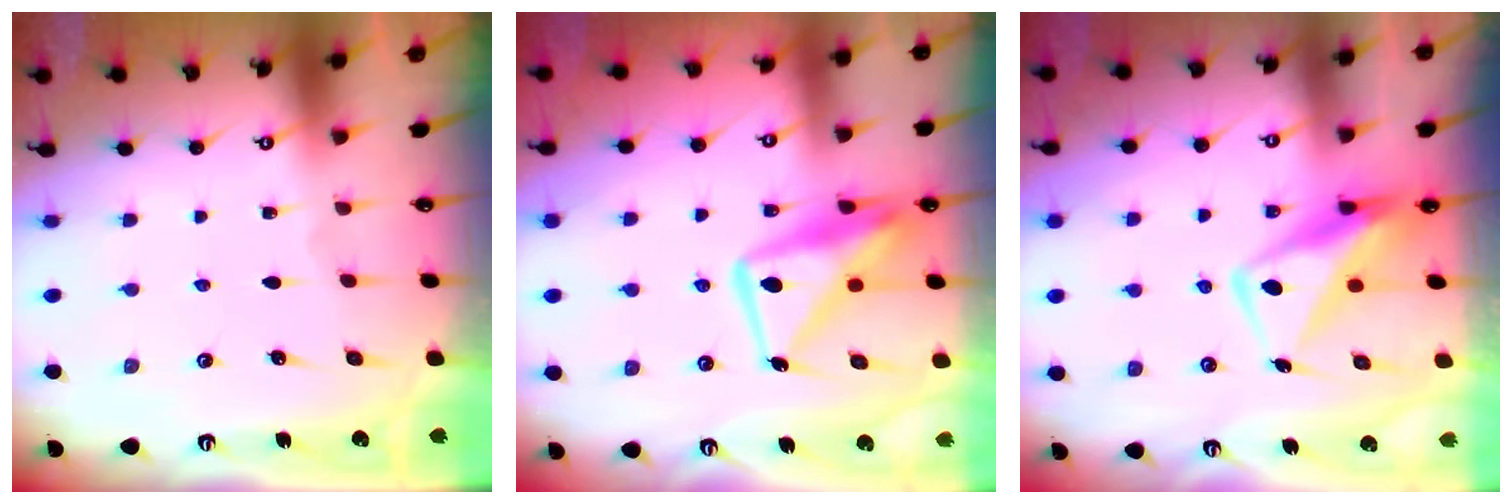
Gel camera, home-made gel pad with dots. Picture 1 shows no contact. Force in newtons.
{"total": 15.2, "press": 15.1, "slide": 1.4}
{"total": 10.4, "press": 10.4, "slide": 1.1}